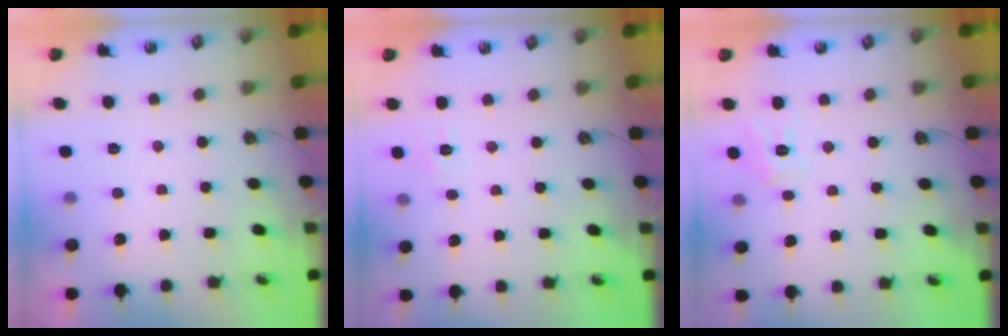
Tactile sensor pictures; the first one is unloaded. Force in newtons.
{"total": 2.5, "press": 2.5, "slide": 0.5}
{"total": 9.1, "press": 9.1, "slide": 0.8}